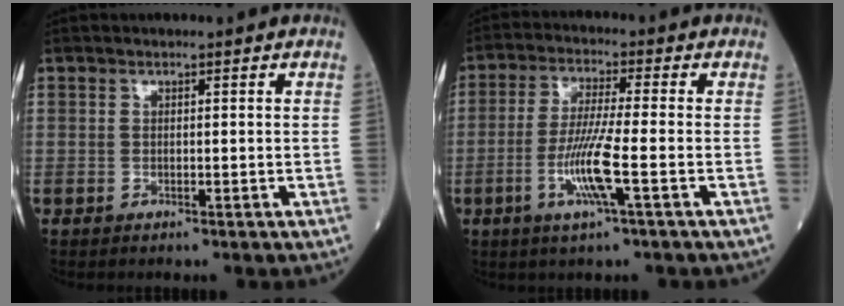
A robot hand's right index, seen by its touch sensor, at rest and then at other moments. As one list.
[{"total": 8.1, "force": [-2.6, -0.4, 7.7], "torque": [-0.155, -0.011, -0.054]}]